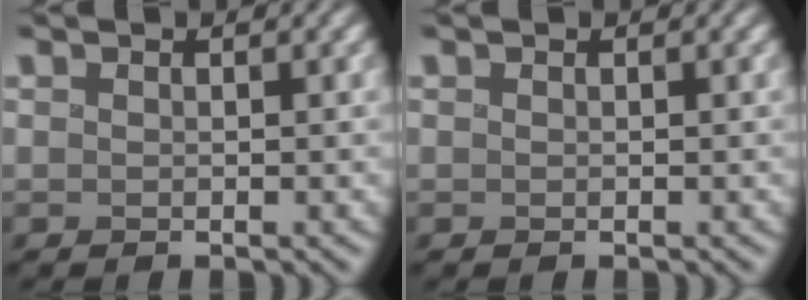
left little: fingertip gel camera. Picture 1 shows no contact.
{"total": 0.0}